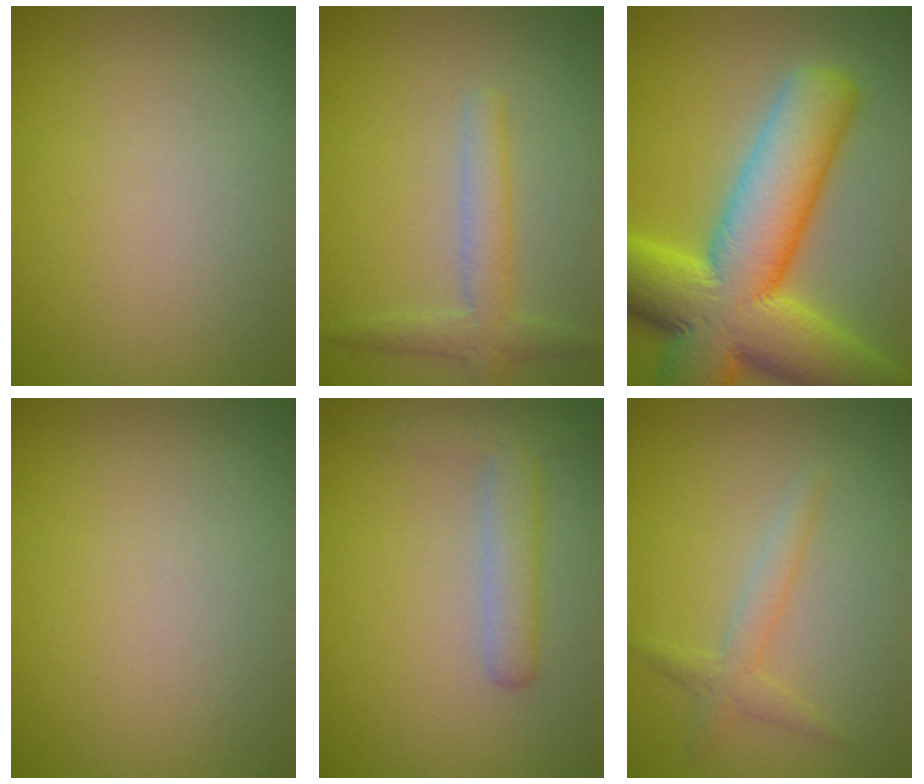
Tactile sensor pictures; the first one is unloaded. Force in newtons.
{"total": 2.8, "press": 2.8, "slide": 0.1}
{"total": 14.9, "press": 14.9, "slide": 0.3}
{"total": 0.0}
{"total": 2.8, "press": 2.8, "slide": 0.2}
{"total": 1.9, "press": 1.9, "slide": 0.1}